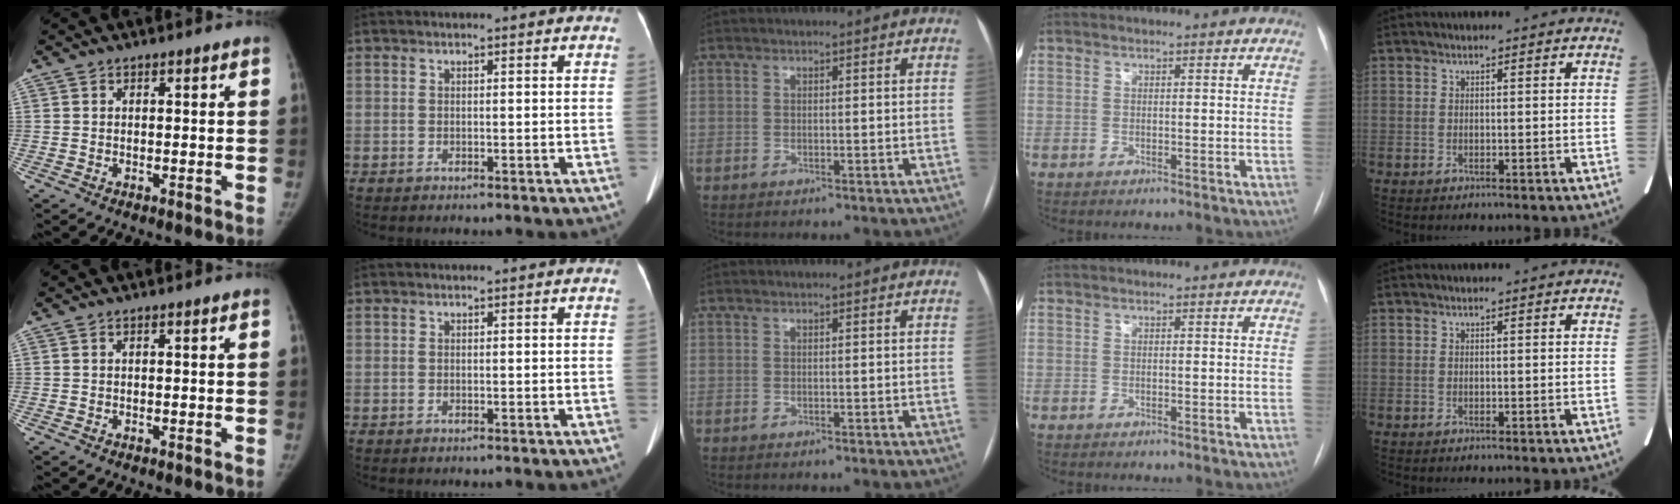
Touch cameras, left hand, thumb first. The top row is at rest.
{}